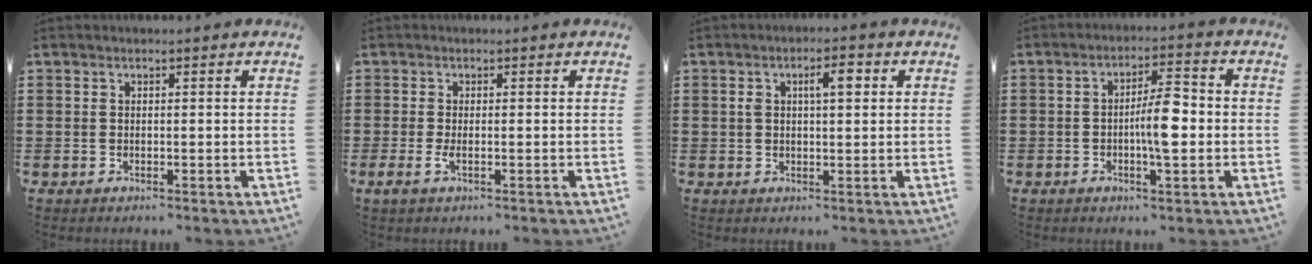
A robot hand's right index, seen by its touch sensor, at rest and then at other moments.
{"total": 1.9, "force": [-0.6, 0.5, 1.7], "torque": [-0.045, -0.006, -0.016]}
{"total": 3.9, "force": [1.0, 1.4, 3.5], "torque": [-0.056, 0.005, 0.010]}
{"total": 6.6, "force": [-0.9, 1.8, 6.3], "torque": [-0.118, 0.006, -0.021]}